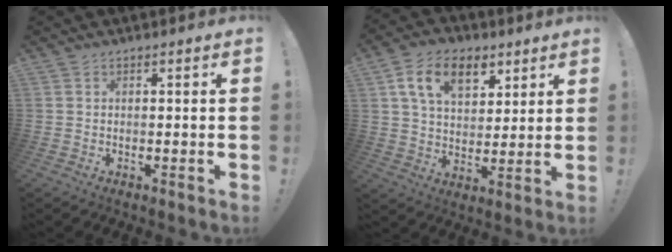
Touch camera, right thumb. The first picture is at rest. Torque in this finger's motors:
{"motor_torque": [-0.31, 0.94, 0.25, 0.01, 0.34]}